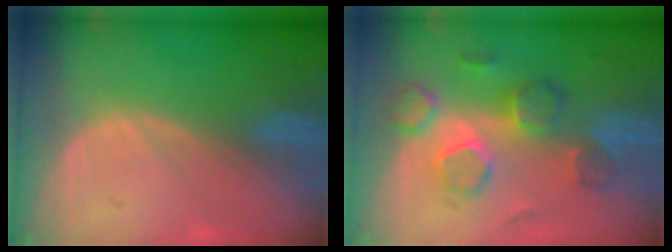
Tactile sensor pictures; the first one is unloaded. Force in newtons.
{"total": 8.0, "press": 7.8, "slide": 1.8}